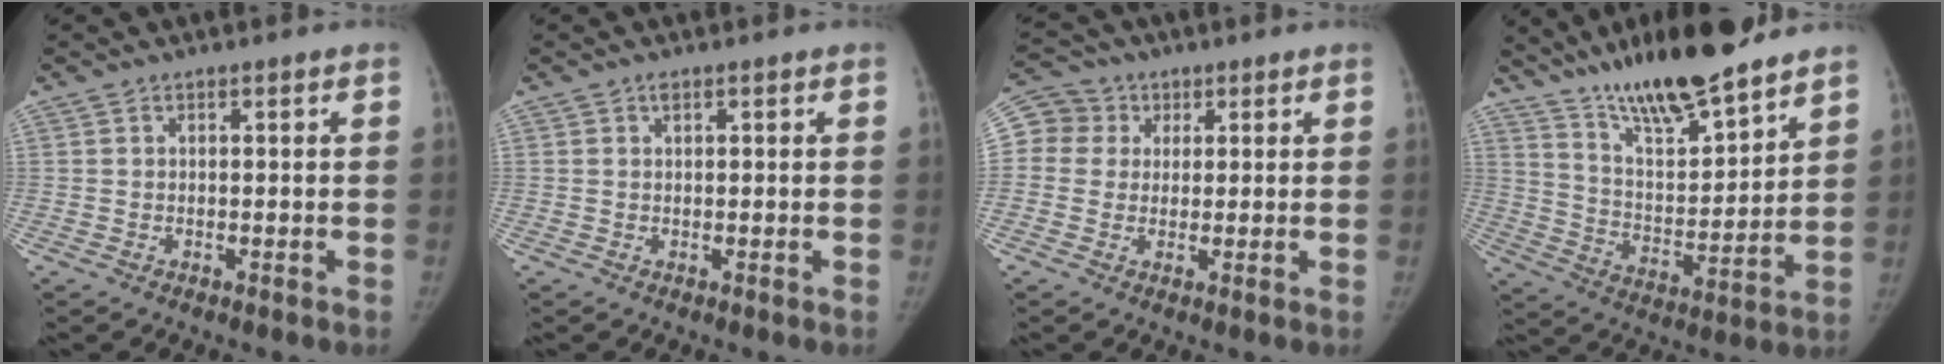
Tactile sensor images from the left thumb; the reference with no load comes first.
{"total": 0.9, "force": [0.5, 0.4, 0.6], "torque": [-0.009, 0.001, 0.007]}
{"total": 9.3, "force": [2.3, 8.8, 2.1], "torque": [-0.035, 0.022, 0.042]}
{"total": 19.3, "force": [15.4, 3.6, 11.1], "torque": [-0.162, -0.078, 0.272]}